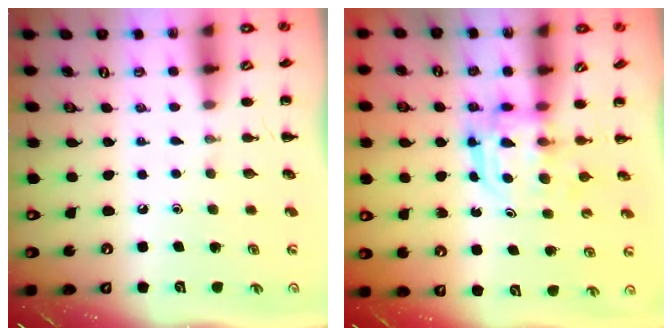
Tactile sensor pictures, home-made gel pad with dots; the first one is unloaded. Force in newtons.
{"total": 3.1, "press": 3.1, "slide": 0.2}